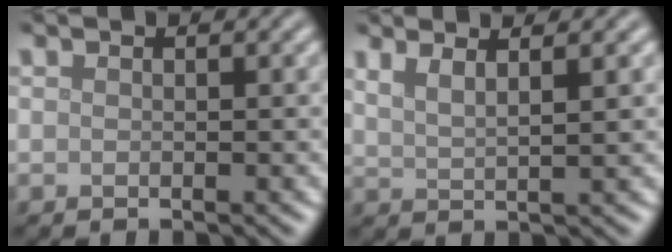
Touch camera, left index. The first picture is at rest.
{"total": 2.8, "force": [1.8, 0.9, 2.0], "torque": [-0.021, 0.011, 0.017]}